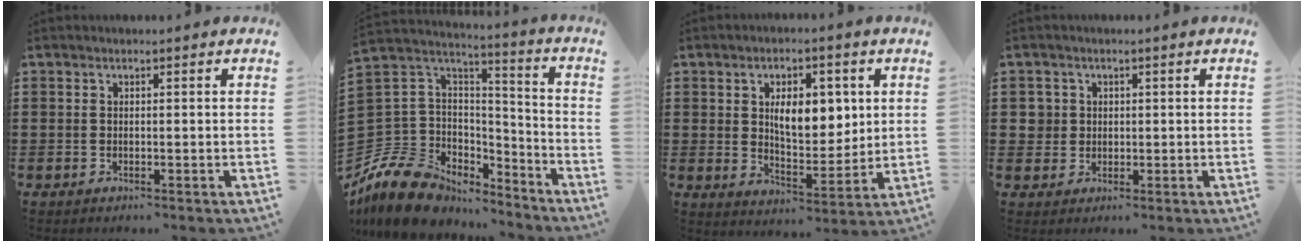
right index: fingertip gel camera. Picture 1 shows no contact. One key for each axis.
{"total": 11.1, "fx": -8.1, "fy": 6.7, "fz": 3.5, "tx": -0.104, "ty": 0.014, "tz": -0.156}
{"total": 8.0, "fx": 2.3, "fy": 4.2, "fz": 6.5, "tx": -0.105, "ty": 0.000, "tz": 0.033}
{"total": 2.7, "fx": 0.5, "fy": 2.7, "fz": 0.4, "tx": -0.022, "ty": 0.010, "tz": 0.008}